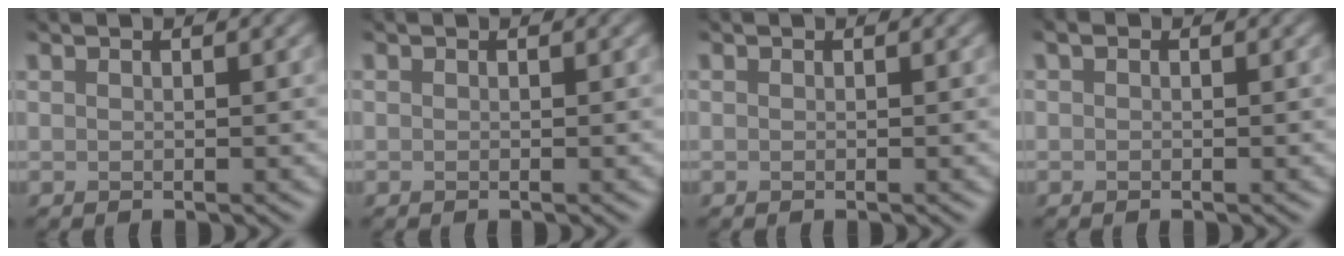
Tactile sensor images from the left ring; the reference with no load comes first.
{"total": 0.0}
{"total": 0.0}
{"total": 0.8, "force": [-0.7, -0.1, -0.4], "torque": [0.001, -0.005, -0.004]}